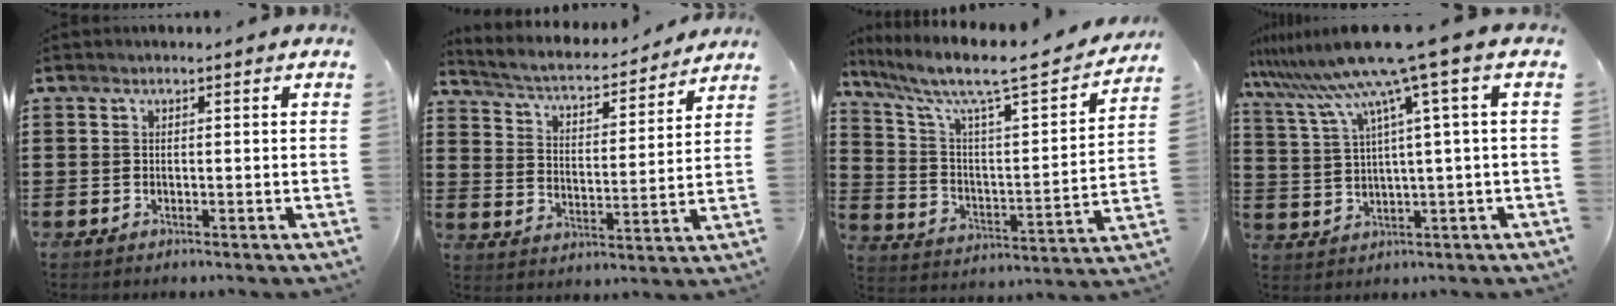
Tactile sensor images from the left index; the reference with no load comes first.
{"total": 4.0, "force": [3.7, 0.5, 1.4], "torque": [-0.049, -0.032, 0.054]}
{"total": 8.1, "force": [6.4, 1.1, 4.7], "torque": [-0.124, -0.052, 0.100]}
{"total": 10.1, "force": [6.2, -0.8, 8.0], "torque": [-0.189, -0.037, 0.096]}